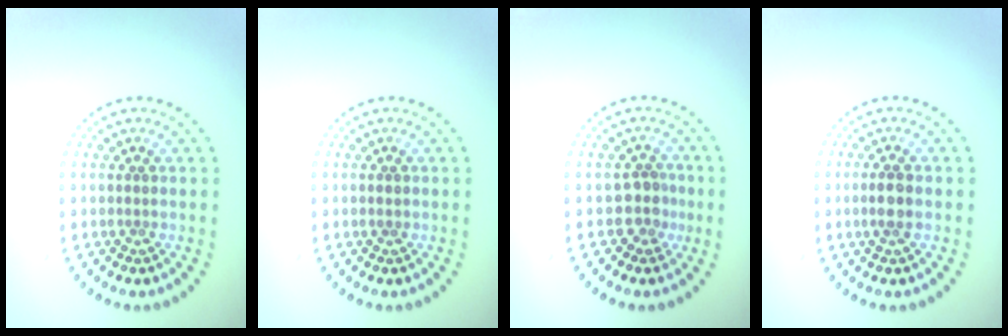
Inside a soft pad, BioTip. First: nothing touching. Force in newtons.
{"total": 0.6, "press": 0.6, "slide": 0.0}
{"total": 2.2, "press": 1.8, "slide": 1.3}
{"total": 1.8, "press": 1.7, "slide": 0.7}